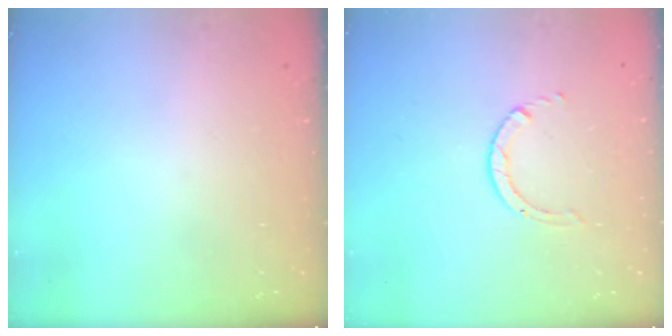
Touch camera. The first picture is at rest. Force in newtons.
{"total": 1.4, "press": 1.4, "slide": 0.1}